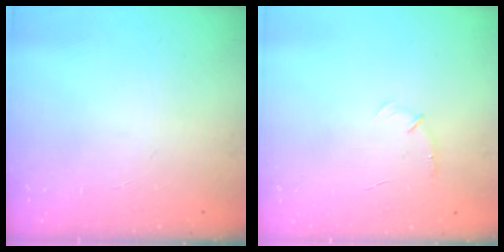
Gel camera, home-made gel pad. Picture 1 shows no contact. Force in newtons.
{"total": 4.1, "press": 4.0, "slide": 1.0}